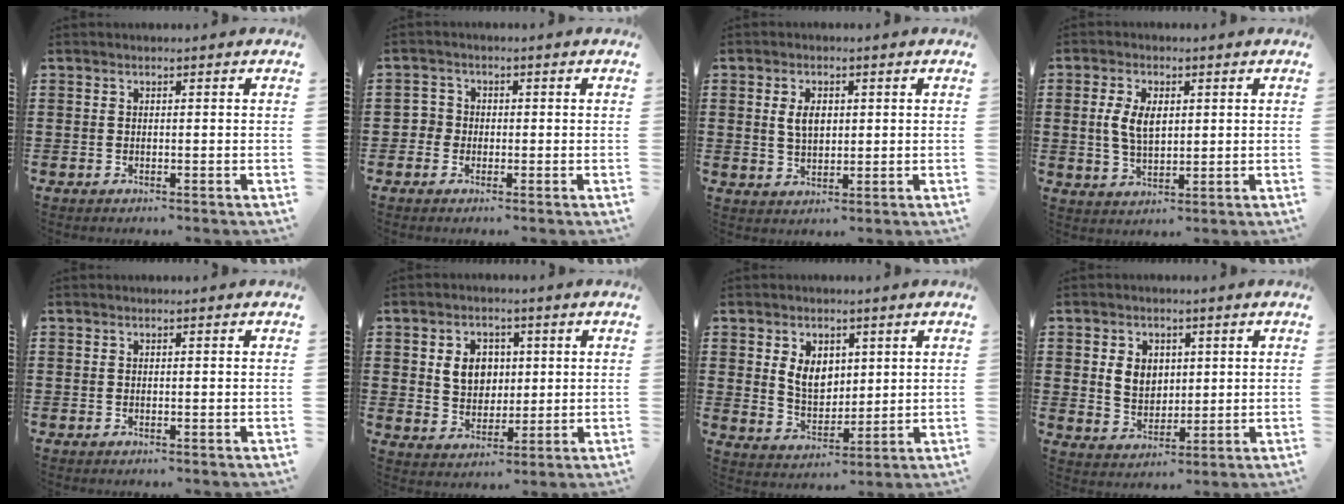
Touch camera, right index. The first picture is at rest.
{"total": 2.3, "force": [-0.6, 2.2, 0.4], "torque": [-0.017, 0.008, -0.015]}
{"total": 3.7, "force": [0.8, 2.1, 2.9], "torque": [-0.055, 0.006, 0.011]}
{"total": 5.5, "force": [0.8, 3.1, 4.4], "torque": [-0.107, 0.006, 0.009]}
{"total": 0.0}
{"total": 5.9, "force": [1.3, 4.9, 3.0], "torque": [-0.063, 0.010, 0.018]}
{"total": 5.9, "force": [1.9, 4.3, 3.6], "torque": [-0.075, 0.009, 0.032]}
{"total": 4.9, "force": [1.1, 4.0, 2.6], "torque": [-0.058, 0.009, 0.017]}